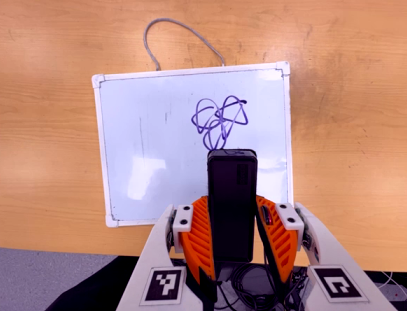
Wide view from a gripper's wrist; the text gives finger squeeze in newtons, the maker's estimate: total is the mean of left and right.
{"total": 3.6, "left": 2.1, "right": 5.1}